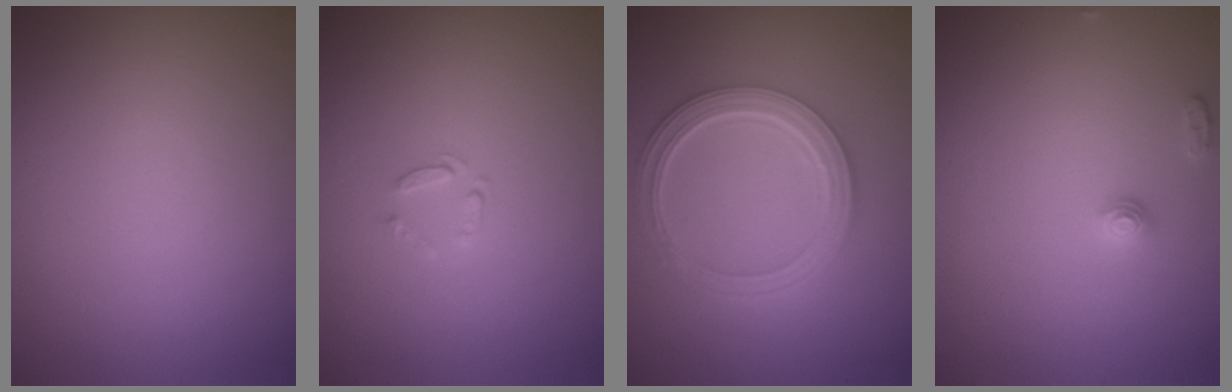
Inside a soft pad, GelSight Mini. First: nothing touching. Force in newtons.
{"total": 0.7, "press": 0.5, "slide": 0.5}
{"total": 5.2, "press": 4.0, "slide": 3.3}
{"total": 1.2, "press": 1.2, "slide": 0.0}